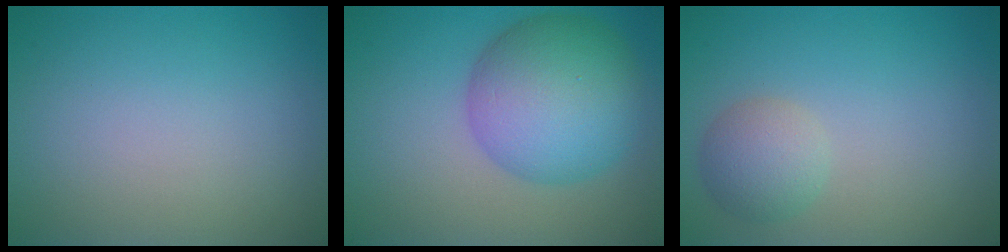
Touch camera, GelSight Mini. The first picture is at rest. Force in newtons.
{"total": 9.0, "press": 9.0, "slide": 0.2}
{"total": 2.7, "press": 2.7, "slide": 0.1}